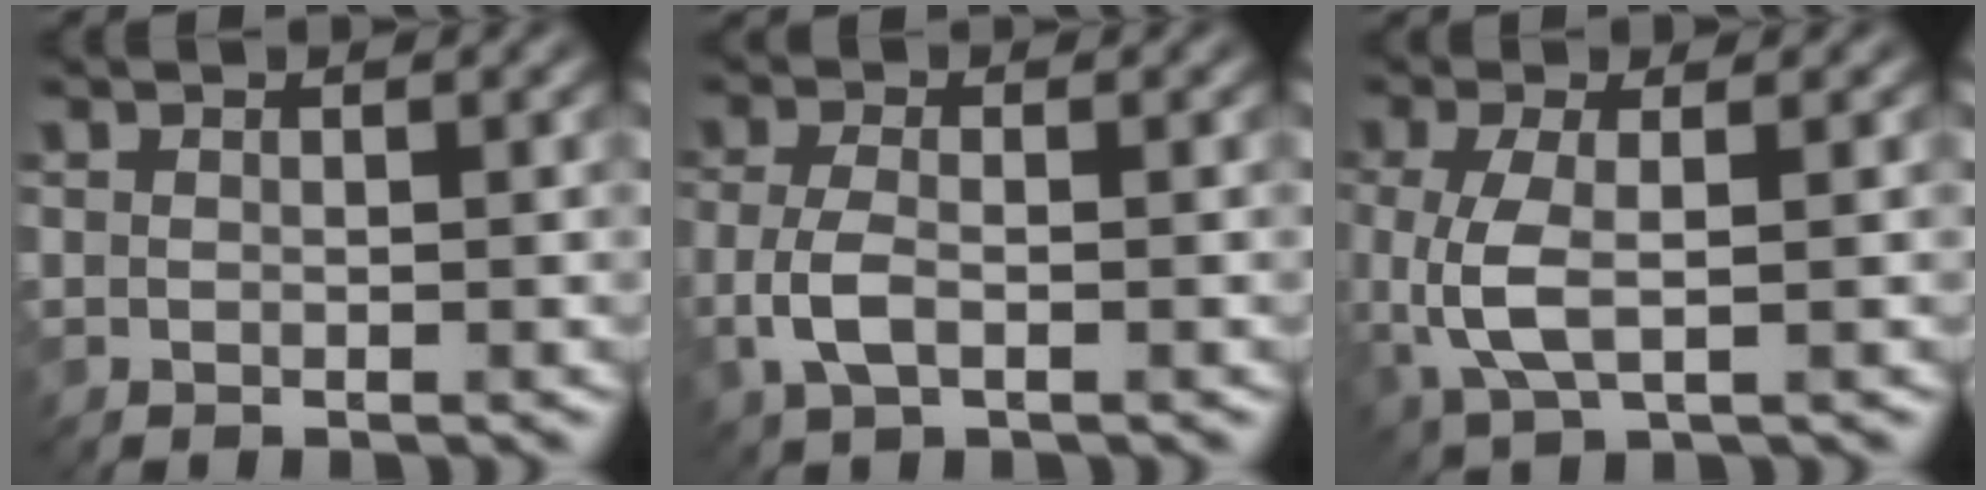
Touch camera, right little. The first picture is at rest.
{"total": 3.1, "force": [-0.9, 1.3, 2.6], "torque": [-0.064, -0.002, -0.024]}
{"total": 4.3, "force": [-0.1, 1.7, 4.0], "torque": [-0.104, -0.005, -0.004]}